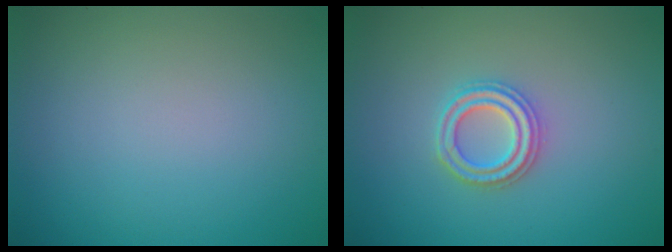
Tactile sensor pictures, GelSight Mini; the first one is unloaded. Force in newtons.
{"total": 2.7, "press": 2.6, "slide": 0.7}